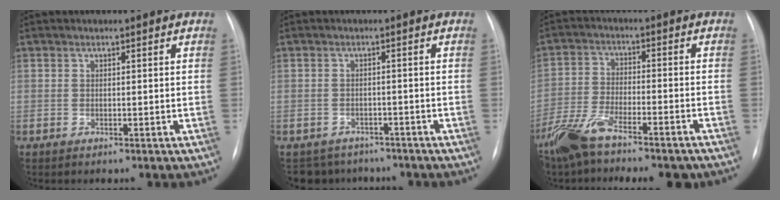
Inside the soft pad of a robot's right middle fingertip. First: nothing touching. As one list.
[{"total": 5.3, "force": [-4.7, 2.6, -0.3], "torque": [0.006, 0.010, -0.062]}, {"total": 13.4, "force": [-10.8, 3.3, 7.3], "torque": [-0.139, -0.009, -0.176]}]